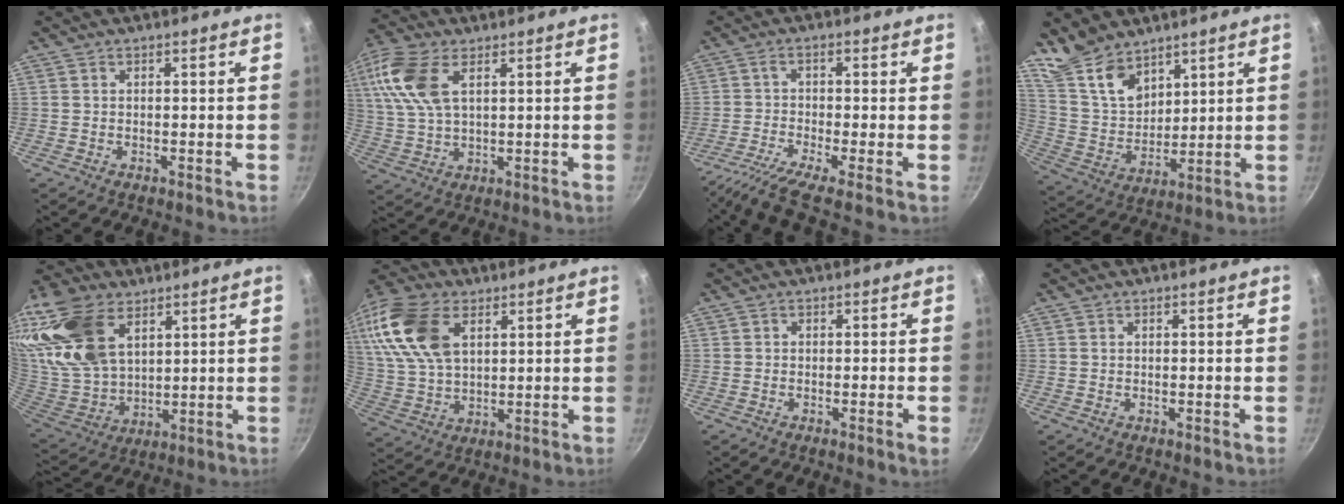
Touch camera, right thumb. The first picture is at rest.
{"total": 11.5, "force": [4.3, 6.0, 8.8], "torque": [-0.180, 0.003, 0.084]}
{"total": 8.1, "force": [-4.9, -0.4, 6.5], "torque": [-0.133, 0.016, -0.098]}
{"total": 12.0, "force": [9.1, 6.4, 4.4], "torque": [-0.050, -0.056, 0.189]}
{"total": 23.5, "force": [11.1, 14.7, 14.6], "torque": [-0.303, -0.023, 0.223]}
{"total": 20.2, "force": [7.8, 12.5, 13.9], "torque": [-0.292, -0.002, 0.150]}
{"total": 1.7, "force": [-0.7, -0.1, 1.5], "torque": [-0.032, 0.000, -0.013]}
{"total": 0.0}